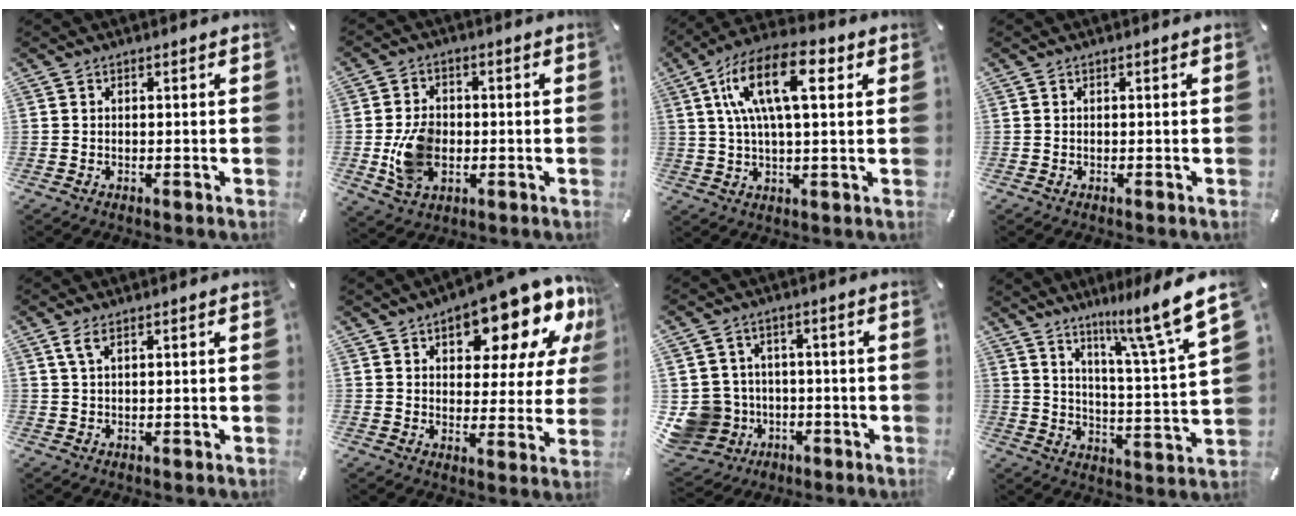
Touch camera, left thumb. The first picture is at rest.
{"total": 10.2, "force": [-1.7, 7.6, 6.6], "torque": [-0.132, 0.002, -0.029]}
{"total": 15.2, "force": [5.1, 5.9, 13.0], "torque": [-0.254, 0.003, 0.083]}
{"total": 0.0}
{"total": 2.9, "force": [1.3, 0.9, 2.4], "torque": [-0.051, 0.004, 0.023]}
{"total": 16.0, "force": [11.7, 6.5, 8.7], "torque": [-0.114, -0.091, 0.192]}
{"total": 10.2, "force": [-2.5, 9.6, 2.2], "torque": [-0.070, 0.017, -0.041]}
{"total": 13.9, "force": [10.4, 1.4, 9.0], "torque": [-0.133, -0.085, 0.162]}